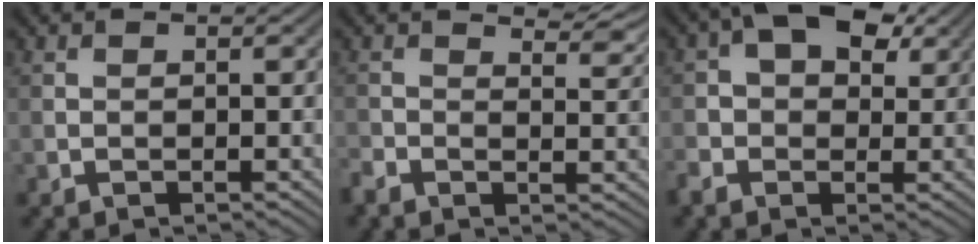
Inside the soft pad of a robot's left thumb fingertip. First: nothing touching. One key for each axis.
{"total": 4.3, "fx": 2.2, "fy": 1.9, "fz": 3.2, "tx": -0.063, "ty": 0.000, "tz": 0.029}
{"total": 7.9, "fx": 1.7, "fy": 5.4, "fz": 5.4, "tx": -0.108, "ty": 0.010, "tz": 0.021}